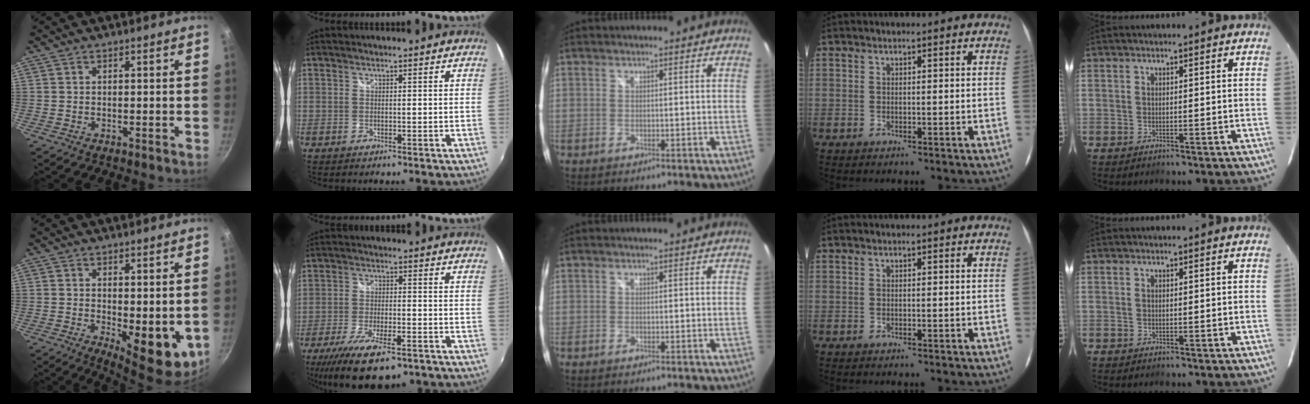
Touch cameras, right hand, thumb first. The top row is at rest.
{"thumb": {"total": 9.5, "force": [-0.6, 4.3, 8.4], "torque": [-0.095, -0.011, 0.006]}, "index": {"total": 14.5, "force": [-9.5, 4.6, 9.9], "torque": [-0.209, -0.044, -0.163]}}